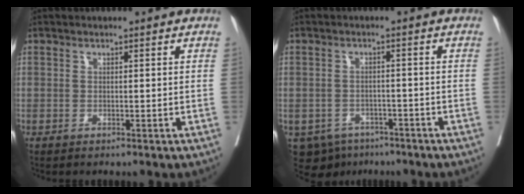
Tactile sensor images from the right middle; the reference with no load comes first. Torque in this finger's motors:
{"motor_torque": [-0.40, -0.25, 0.01, -0.02]}